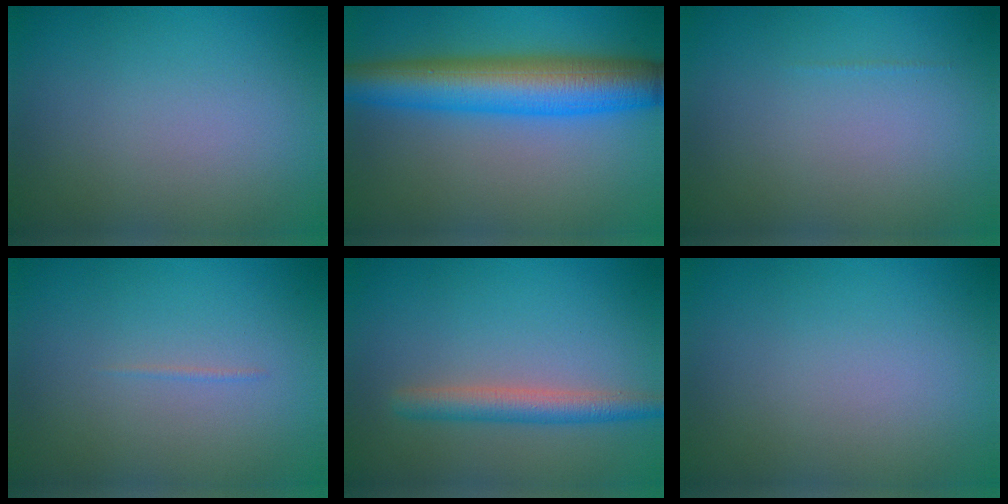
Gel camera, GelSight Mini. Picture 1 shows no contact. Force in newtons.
{"total": 8.5, "press": 8.5, "slide": 0.1}
{"total": 0.0}
{"total": 0.7, "press": 0.7, "slide": 0.2}
{"total": 3.0, "press": 3.0, "slide": 0.1}
{"total": 0.0}